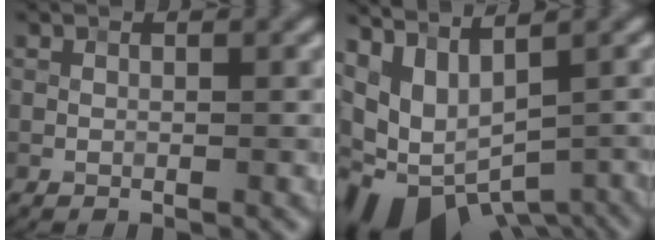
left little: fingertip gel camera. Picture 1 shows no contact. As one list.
[{"total": 7.9, "force": [-1.8, 4.4, 6.3], "torque": [-0.106, -0.014, -0.013]}]